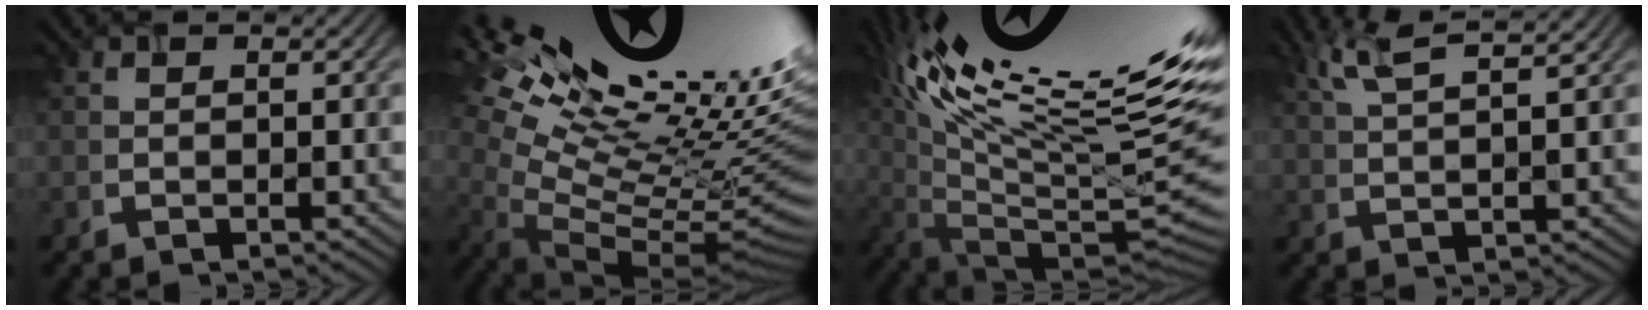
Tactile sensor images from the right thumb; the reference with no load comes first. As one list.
[{"total": 19.1, "force": [8.8, 5.8, 15.9], "torque": [-0.248, 0.029, 0.166]}, {"total": 18.5, "force": [9.4, 4.0, 15.5], "torque": [-0.211, 0.035, 0.148]}, {"total": 6.1, "force": [4.2, 1.2, 4.2], "torque": [-0.086, 0.013, 0.079]}]